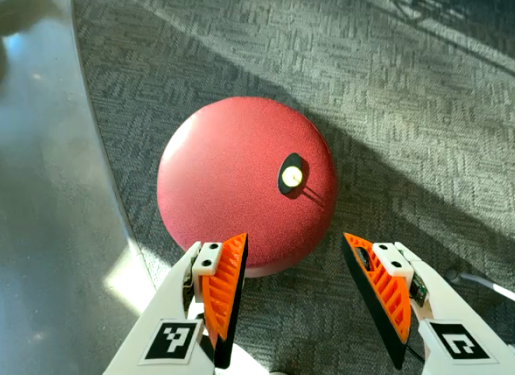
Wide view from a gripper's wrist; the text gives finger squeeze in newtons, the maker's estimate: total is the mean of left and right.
{"total": 0.0}